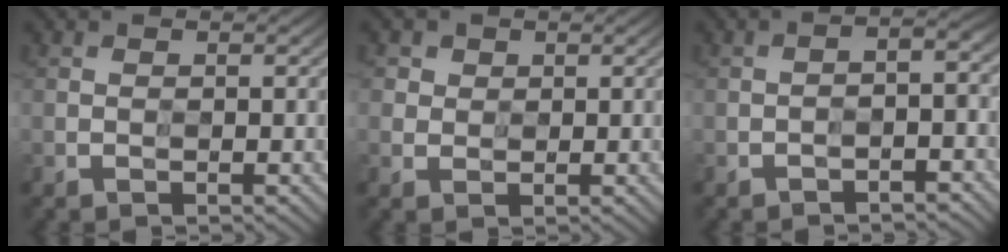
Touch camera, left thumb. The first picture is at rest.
{"total": 2.9, "force": [1.7, 2.4, 0.0], "torque": [-0.014, 0.000, 0.031]}
{"total": 5.7, "force": [-3.6, 1.6, 4.1], "torque": [-0.055, 0.001, -0.051]}